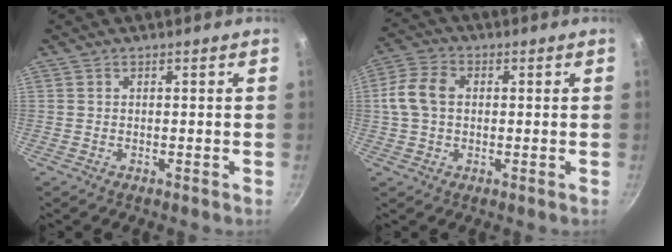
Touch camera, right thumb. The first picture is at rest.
{"total": 7.7, "force": [0.6, 5.4, 5.4], "torque": [-0.102, 0.019, 0.002]}